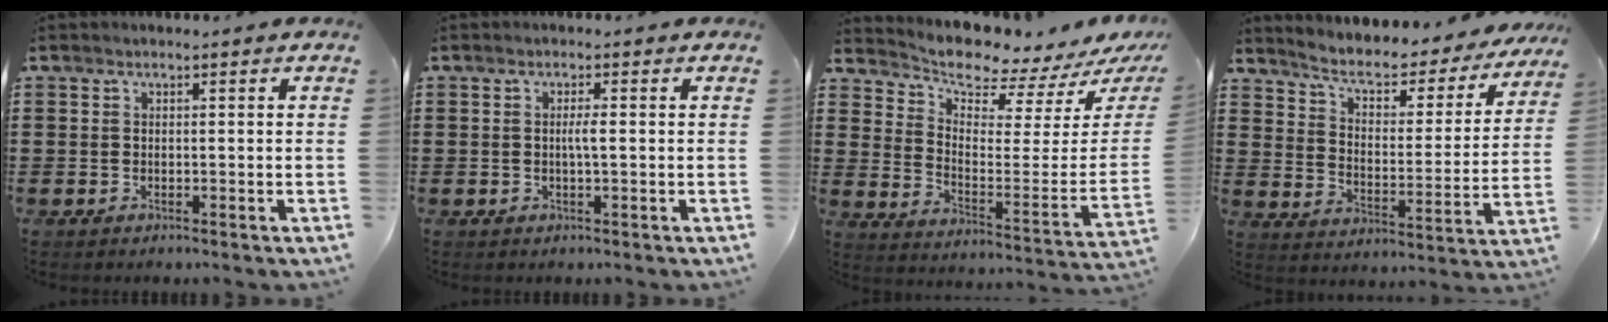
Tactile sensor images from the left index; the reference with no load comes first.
{"total": 1.9, "force": [0.1, -0.1, 1.9], "torque": [-0.037, -0.004, 0.002]}
{"total": 5.9, "force": [5.6, 0.4, 1.7], "torque": [-0.063, -0.064, 0.094]}
{"total": 5.0, "force": [4.7, 0.0, 1.6], "torque": [-0.055, -0.040, 0.076]}